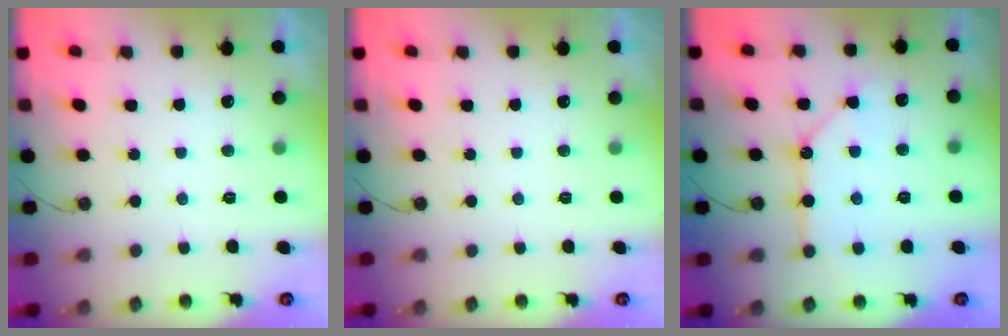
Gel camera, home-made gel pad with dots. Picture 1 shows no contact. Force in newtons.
{"total": 0.5, "press": 0.4, "slide": 0.4}
{"total": 11.4, "press": 11.3, "slide": 1.1}